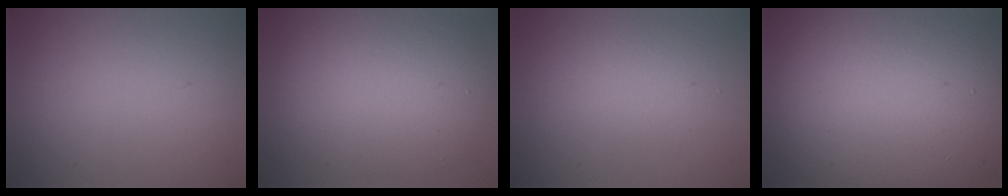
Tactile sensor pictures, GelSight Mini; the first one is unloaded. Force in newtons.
{"total": 8.0, "press": 8.0, "slide": 0.5}
{"total": 2.1, "press": 2.1, "slide": 0.1}
{"total": 16.9, "press": 16.9, "slide": 0.6}